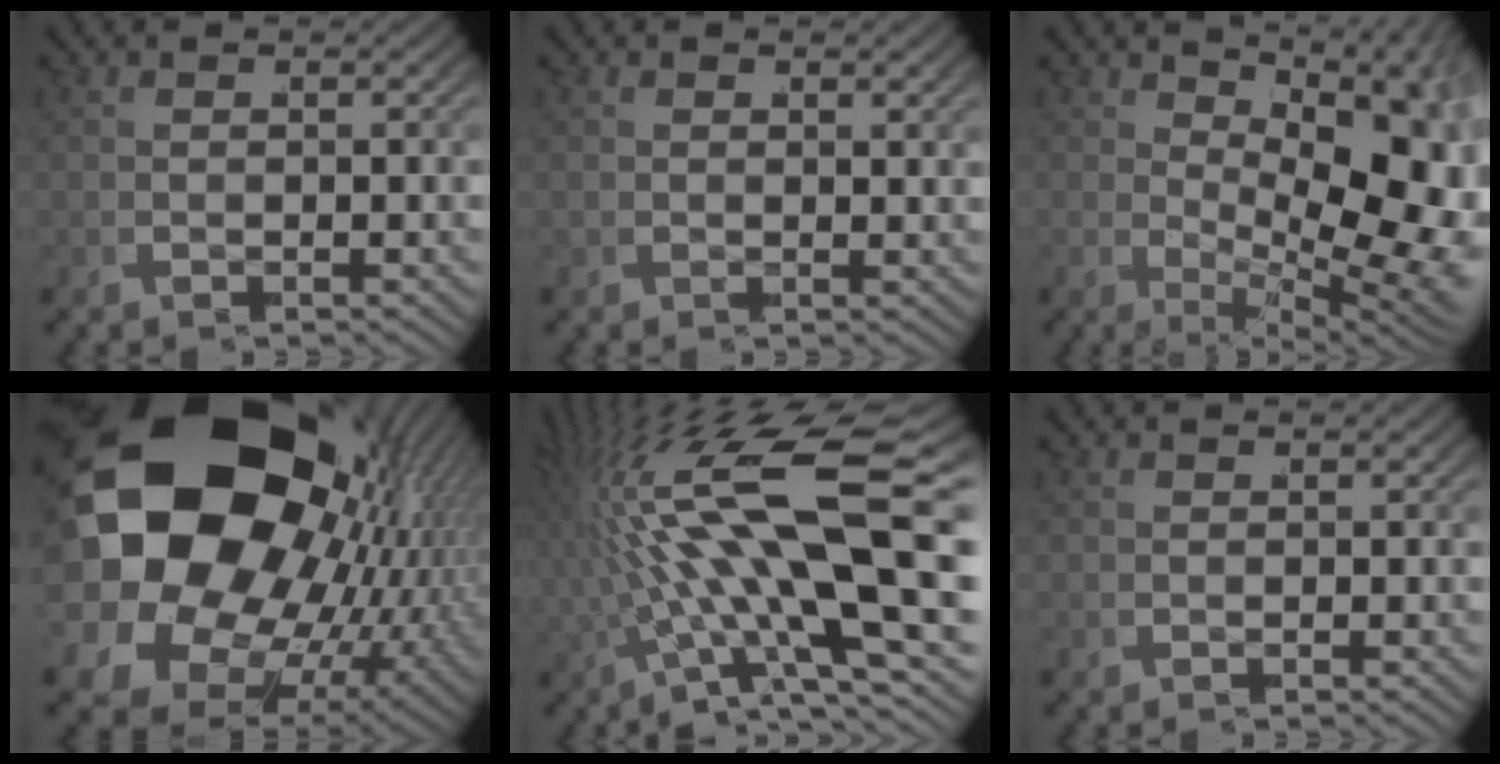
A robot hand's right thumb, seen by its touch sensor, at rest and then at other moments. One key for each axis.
{"total": 0.7, "fx": 0.5, "fy": 0.4, "fz": 0.2, "tx": -0.012, "ty": -0.002, "tz": 0.008}
{"total": 10.8, "fx": 0.5, "fy": 5.5, "fz": 9.3, "tx": -0.143, "ty": -0.050, "tz": 0.040}
{"total": 31.3, "fx": 1.4, "fy": 22.4, "fz": 21.8, "tx": -0.401, "ty": -0.043, "tz": 0.025}
{"total": 12.3, "fx": 1.2, "fy": 4.4, "fz": 11.5, "tx": -0.226, "ty": -0.005, "tz": 0.035}
{"total": 0.0}